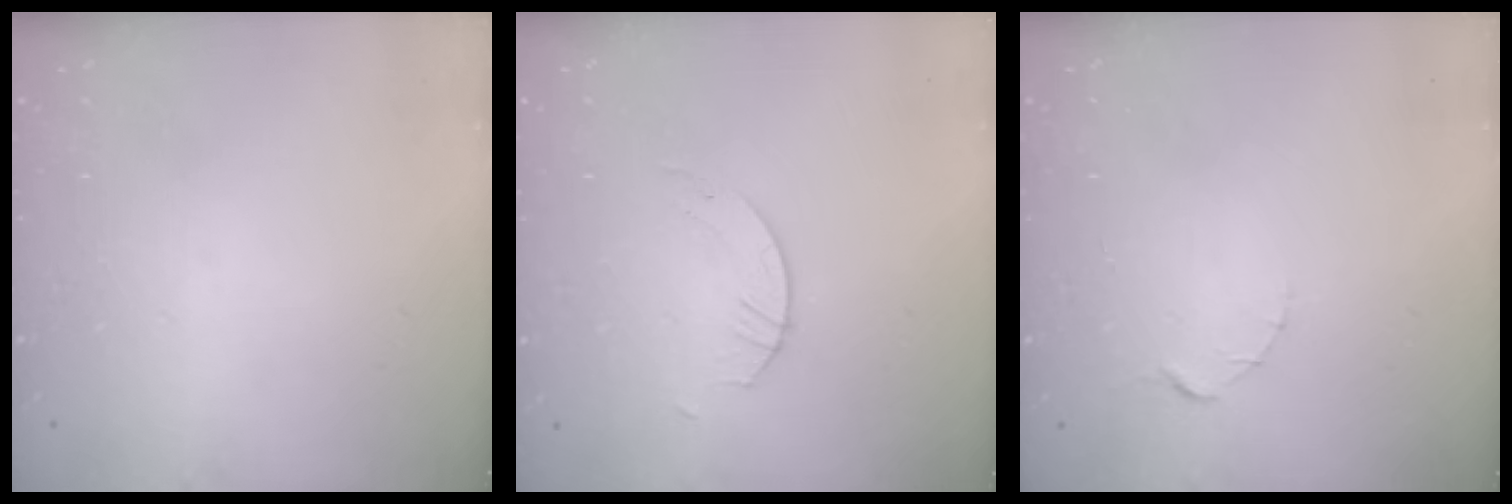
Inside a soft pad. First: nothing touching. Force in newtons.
{"total": 2.6, "press": 2.6, "slide": 0.2}
{"total": 1.5, "press": 1.5, "slide": 0.2}